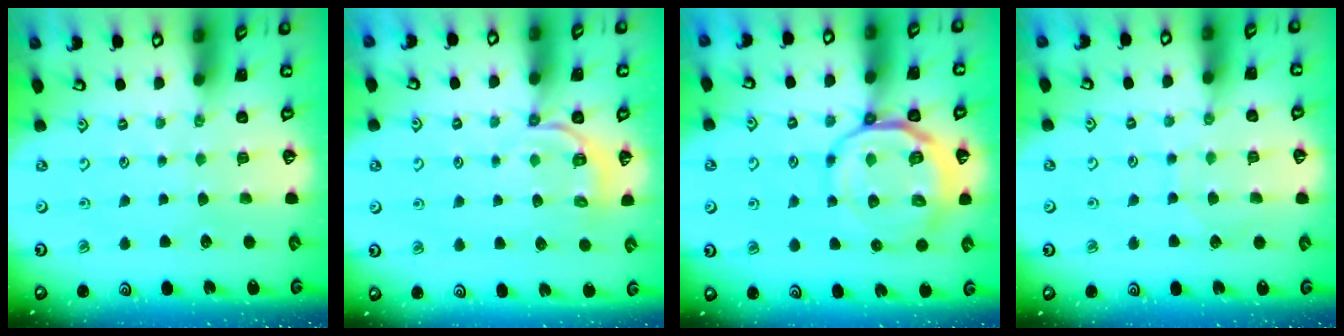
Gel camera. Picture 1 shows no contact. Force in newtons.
{"total": 4.2, "press": 3.8, "slide": 1.8}
{"total": 12.6, "press": 12.4, "slide": 2.4}
{"total": 5.3, "press": 5.3, "slide": 0.7}